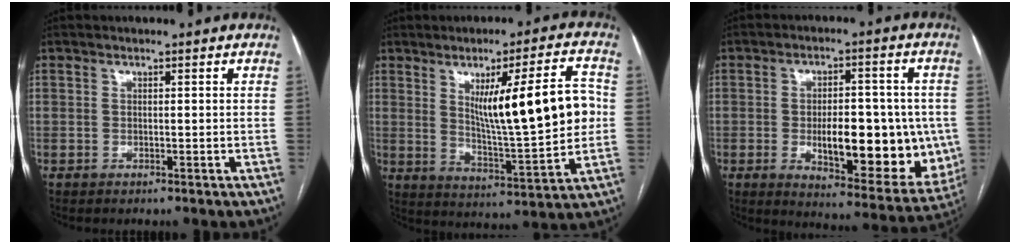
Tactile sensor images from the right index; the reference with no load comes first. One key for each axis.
{"total": 15.9, "fx": 2.5, "fy": 1.7, "fz": 15.6, "tx": -0.237, "ty": 0.003, "tz": 0.046}
{"total": 17.9, "fx": -2.4, "fy": 7.0, "fz": 16.3, "tx": -0.202, "ty": 0.004, "tz": -0.011}